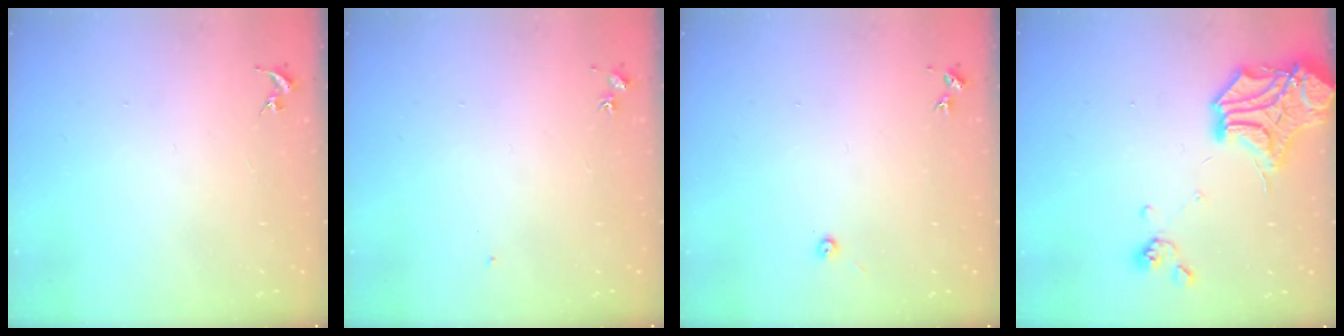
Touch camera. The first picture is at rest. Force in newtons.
{"total": 4.4, "press": 4.4, "slide": 0.5}
{"total": 3.5, "press": 3.5, "slide": 0.3}
{"total": 19.9, "press": 19.8, "slide": 2.6}